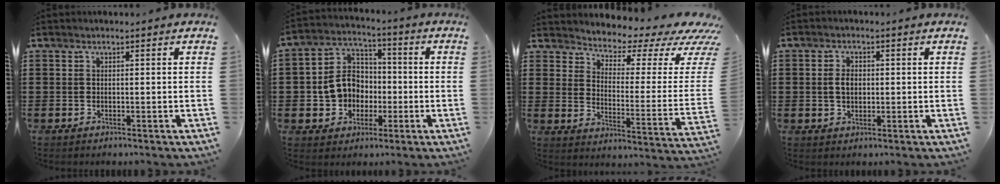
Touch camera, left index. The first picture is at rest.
{"total": 8.4, "force": [-1.1, 7.5, 3.5], "torque": [-0.090, 0.019, -0.021]}
{"total": 3.3, "force": [2.9, 0.9, 1.4], "torque": [-0.040, -0.036, 0.042]}
{"total": 3.0, "force": [0.2, 1.8, 2.3], "torque": [-0.048, 0.008, 0.003]}